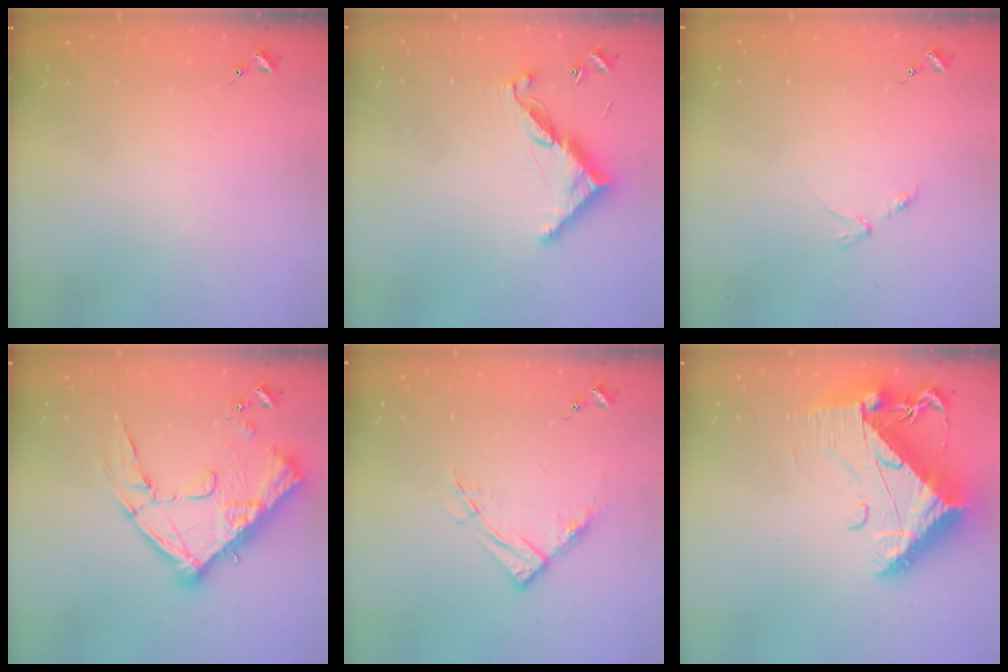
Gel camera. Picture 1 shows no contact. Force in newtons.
{"total": 10.7, "press": 10.7, "slide": 0.4}
{"total": 3.2, "press": 3.1, "slide": 0.5}
{"total": 20.7, "press": 20.6, "slide": 2.2}
{"total": 9.6, "press": 9.5, "slide": 1.1}
{"total": 16.5, "press": 16.4, "slide": 1.8}